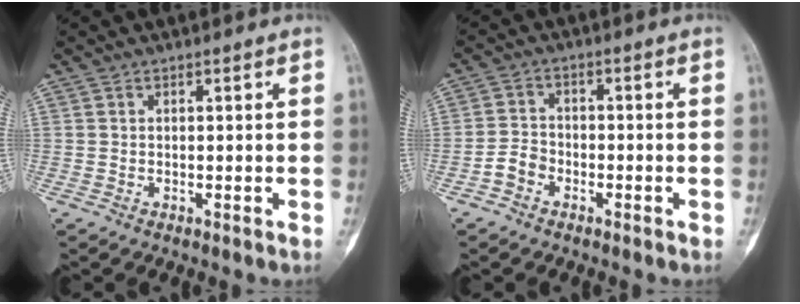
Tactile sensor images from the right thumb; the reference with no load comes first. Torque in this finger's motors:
{"motor_torque": [0.55, -0.29, 0.43, -0.25, 0.05]}